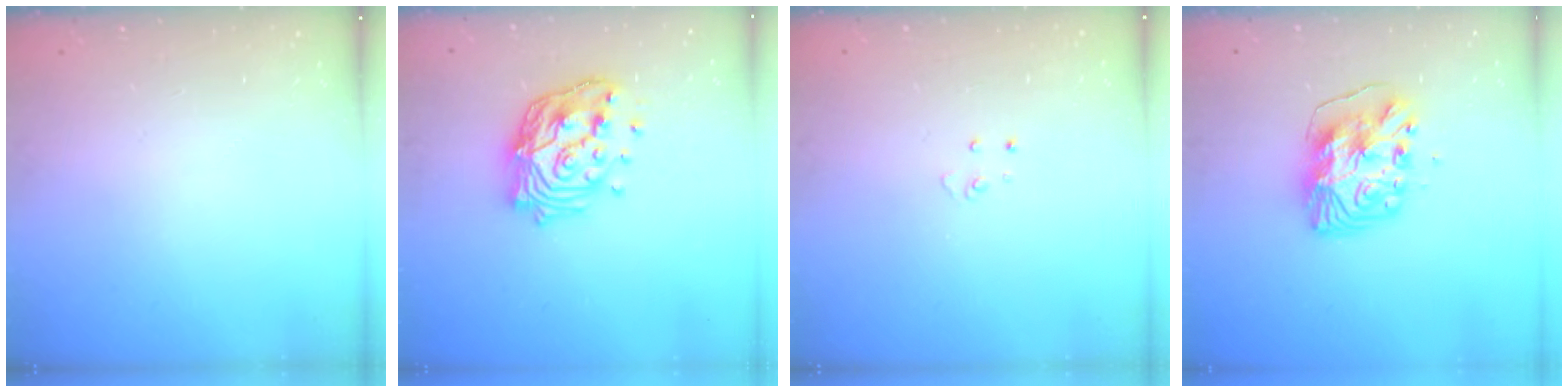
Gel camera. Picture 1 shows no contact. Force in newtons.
{"total": 16.7, "press": 16.7, "slide": 1.5}
{"total": 2.9, "press": 2.9, "slide": 0.2}
{"total": 11.3, "press": 11.3, "slide": 1.1}